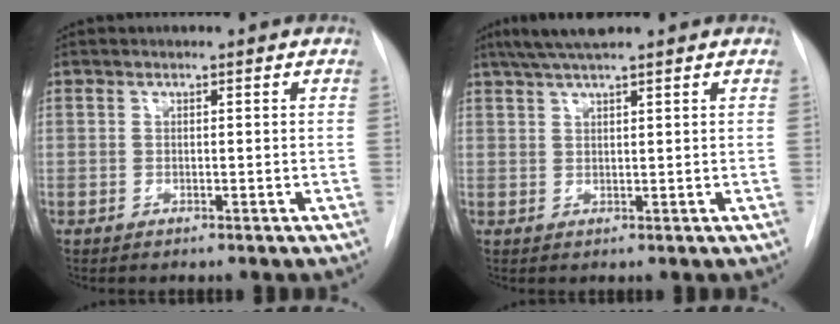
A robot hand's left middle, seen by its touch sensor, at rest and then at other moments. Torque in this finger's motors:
{"motor_torque": [0.16, -0.15, 0.02, 0.02]}